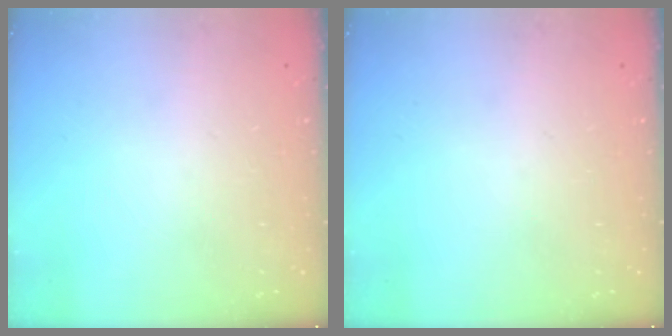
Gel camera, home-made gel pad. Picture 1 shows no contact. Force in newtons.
{"total": 0.0}